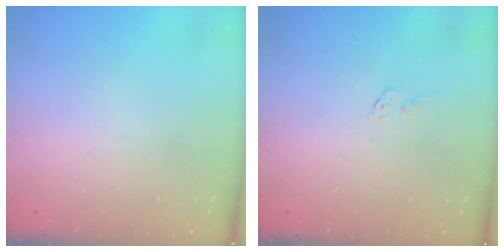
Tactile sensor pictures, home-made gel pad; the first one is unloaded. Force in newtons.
{"total": 3.2, "press": 3.2, "slide": 0.2}